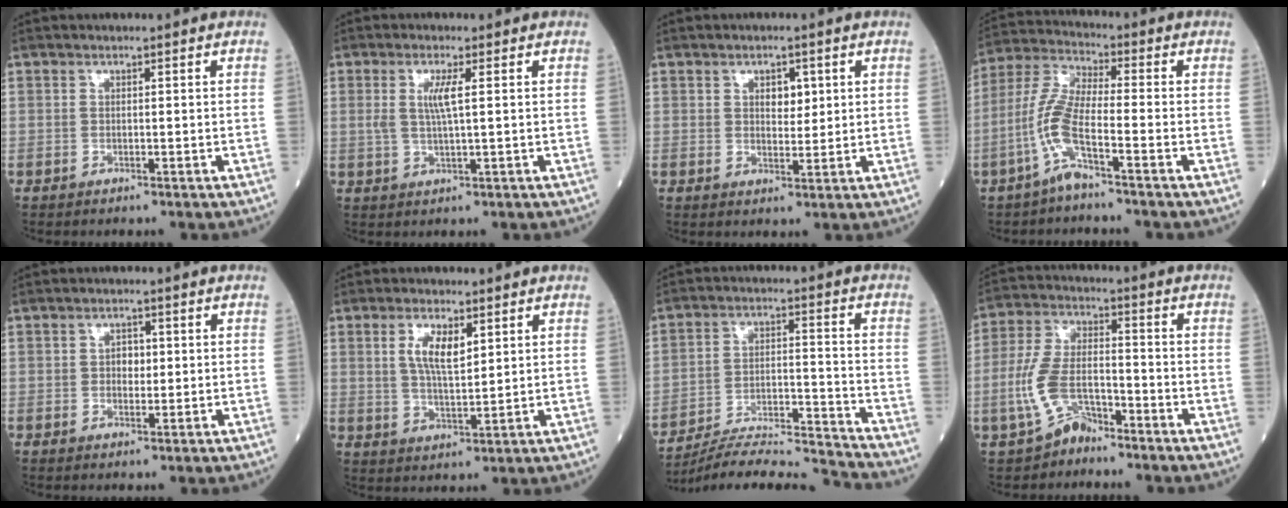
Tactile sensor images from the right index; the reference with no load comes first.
{"total": 3.7, "force": [0.8, 0.1, 3.6], "torque": [-0.078, -0.001, 0.016]}
{"total": 3.0, "force": [1.1, 1.7, 2.1], "torque": [-0.026, 0.000, 0.016]}
{"total": 7.7, "force": [-3.7, 0.8, 6.8], "torque": [-0.157, 0.006, -0.081]}
{"total": 2.3, "force": [0.2, 1.6, 1.7], "torque": [-0.023, 0.002, 0.003]}
{"total": 5.7, "force": [2.2, 1.7, 4.9], "torque": [-0.097, 0.001, 0.044]}
{"total": 15.1, "force": [-14.7, -1.6, 2.9], "torque": [-0.046, 0.015, -0.241]}
{"total": 7.7, "force": [-4.3, 3.8, 5.1], "torque": [-0.127, 0.010, -0.089]}